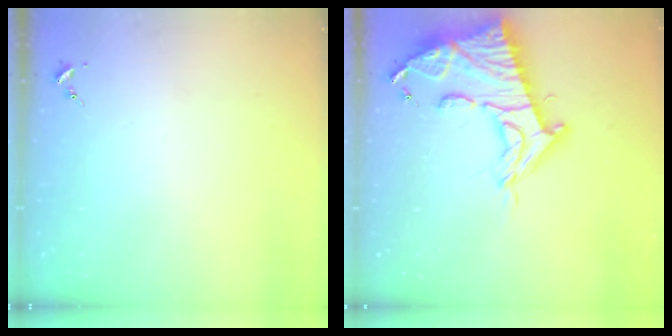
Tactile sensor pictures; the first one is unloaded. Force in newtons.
{"total": 19.3, "press": 19.3, "slide": 1.6}